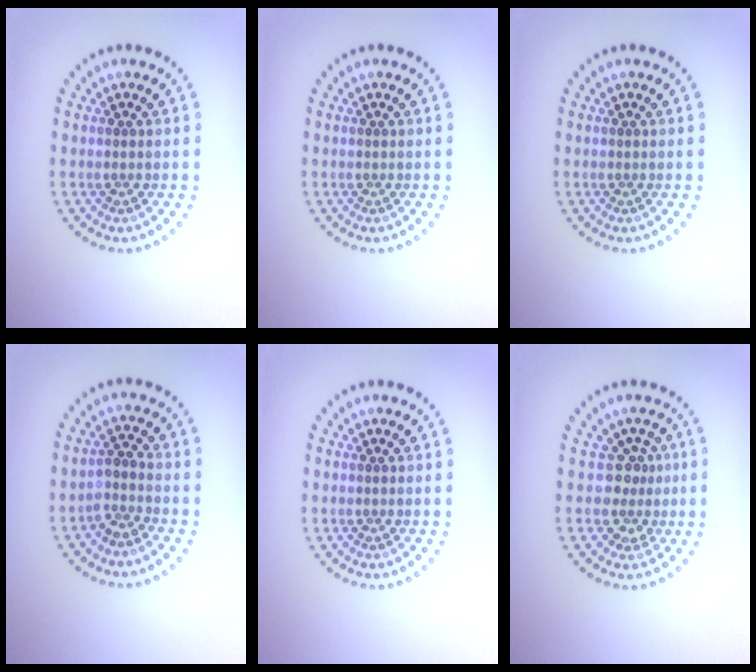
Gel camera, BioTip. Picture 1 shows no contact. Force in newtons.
{"total": 0.0}
{"total": 0.0}
{"total": 1.9, "press": 1.5, "slide": 1.1}
{"total": 0.0}
{"total": 2.4, "press": 1.8, "slide": 1.6}